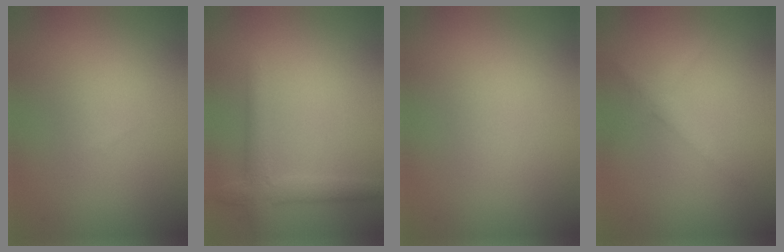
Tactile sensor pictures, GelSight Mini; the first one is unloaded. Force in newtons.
{"total": 2.7, "press": 2.7, "slide": 0.1}
{"total": 0.0}
{"total": 1.9, "press": 1.9, "slide": 0.0}